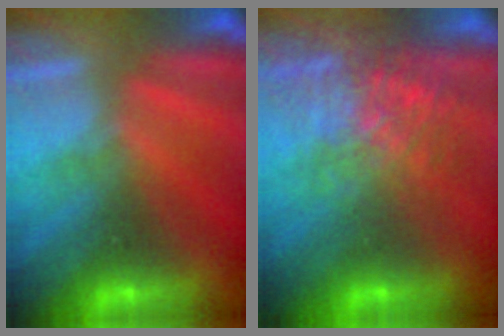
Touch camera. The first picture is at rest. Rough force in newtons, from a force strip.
{"total": 7.6}